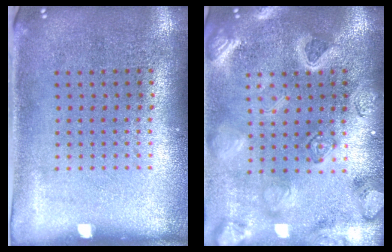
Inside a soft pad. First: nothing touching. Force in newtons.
{"total": 3.6, "press": 3.2, "slide": 1.5}